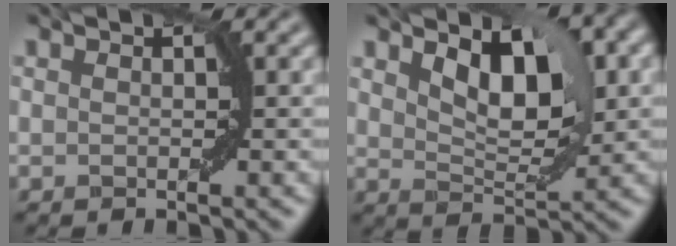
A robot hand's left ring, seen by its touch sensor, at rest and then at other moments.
{"total": 6.1, "force": [2.0, 2.9, 5.0], "torque": [-0.080, 0.000, 0.036]}